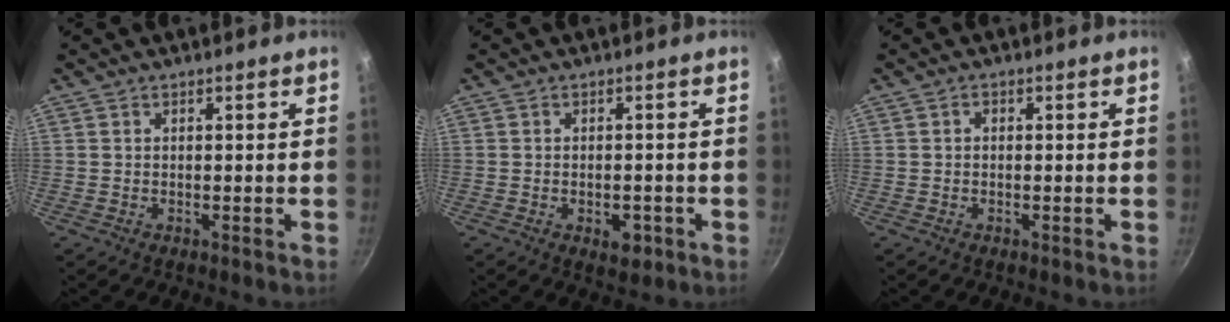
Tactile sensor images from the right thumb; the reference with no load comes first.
{"total": 3.9, "force": [-1.5, 2.2, 2.8], "torque": [-0.026, 0.009, -0.017]}
{"total": 1.0, "force": [0.0, 0.8, 0.6], "torque": [-0.009, 0.006, -0.001]}